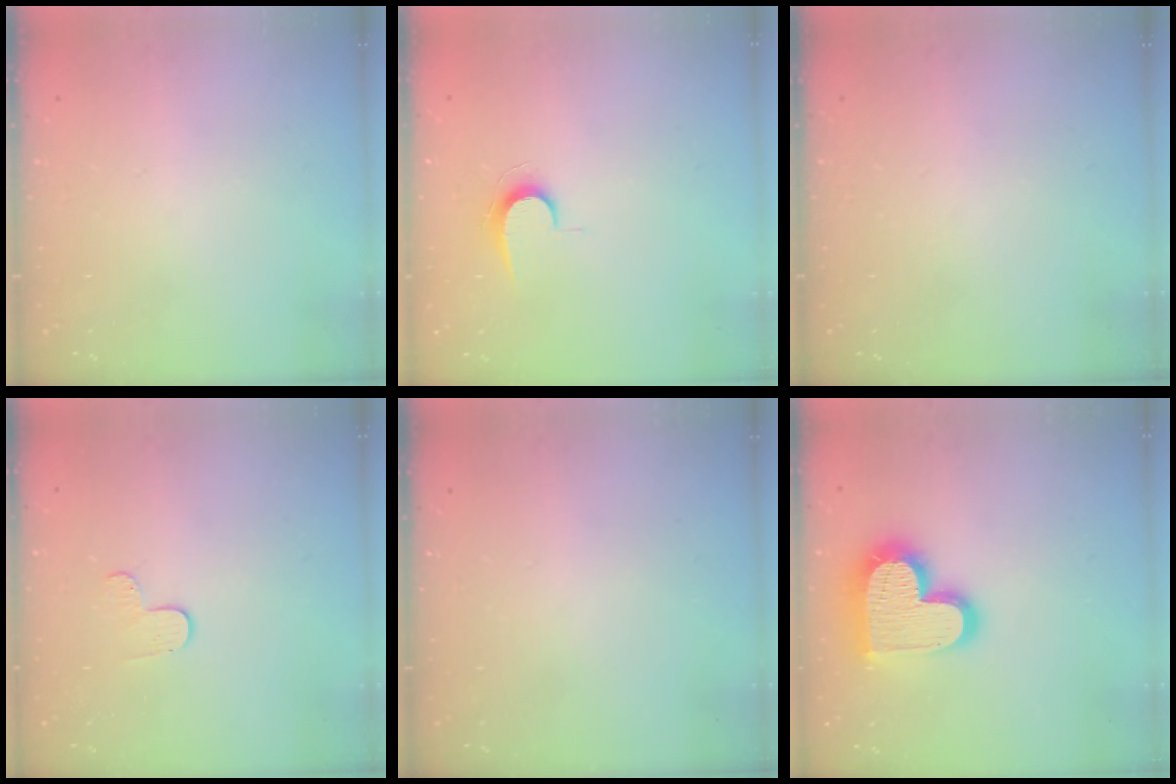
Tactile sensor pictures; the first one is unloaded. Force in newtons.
{"total": 5.9, "press": 5.9, "slide": 0.6}
{"total": 0.0}
{"total": 3.9, "press": 3.9, "slide": 0.4}
{"total": 0.0}
{"total": 19.8, "press": 19.7, "slide": 1.3}